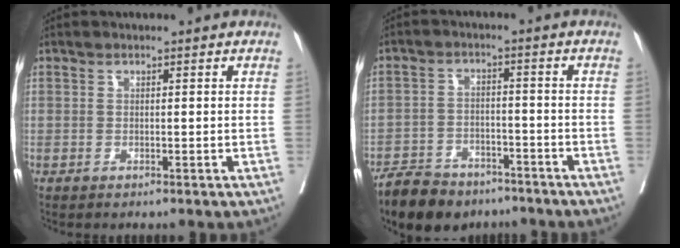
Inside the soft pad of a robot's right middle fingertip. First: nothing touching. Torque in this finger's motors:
{"motor_torque": [-0.24, -0.75, 0.16, 0.03]}